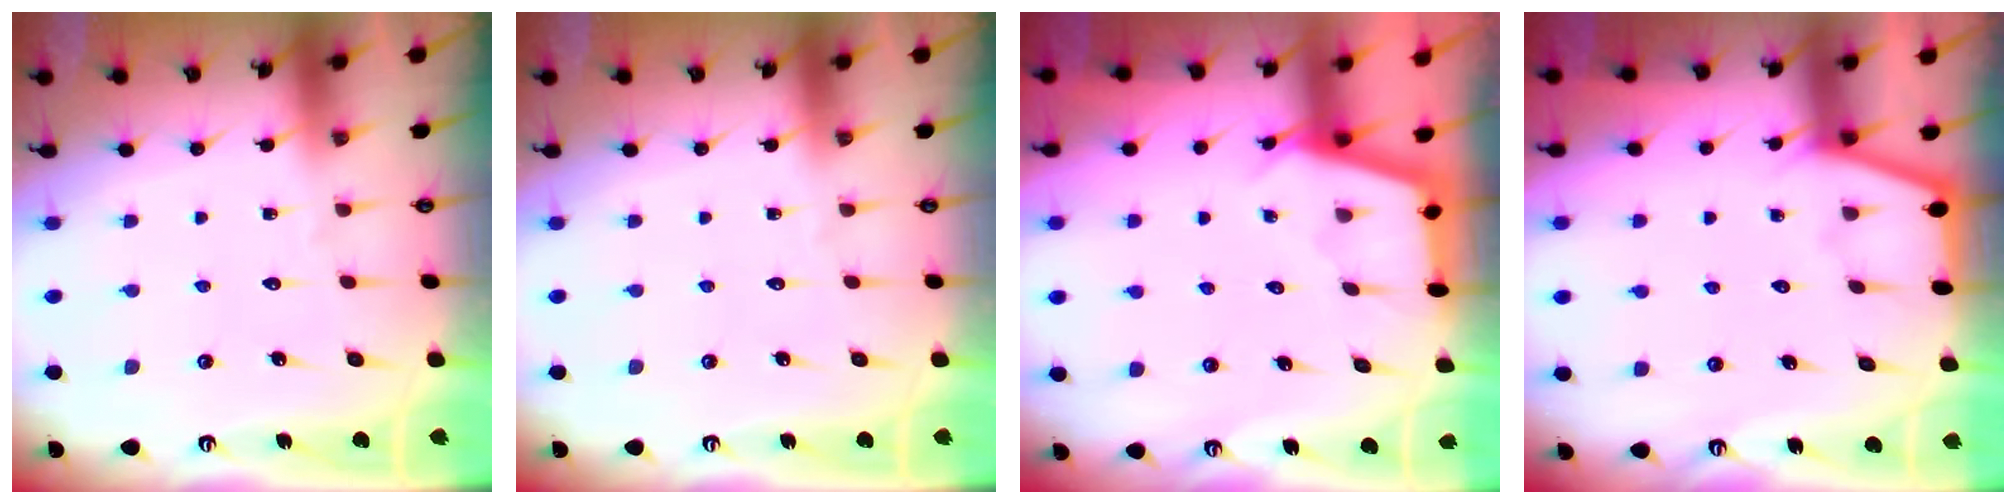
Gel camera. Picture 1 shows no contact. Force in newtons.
{"total": 0.0}
{"total": 2.9, "press": 2.9, "slide": 0.3}
{"total": 1.5, "press": 1.4, "slide": 0.2}